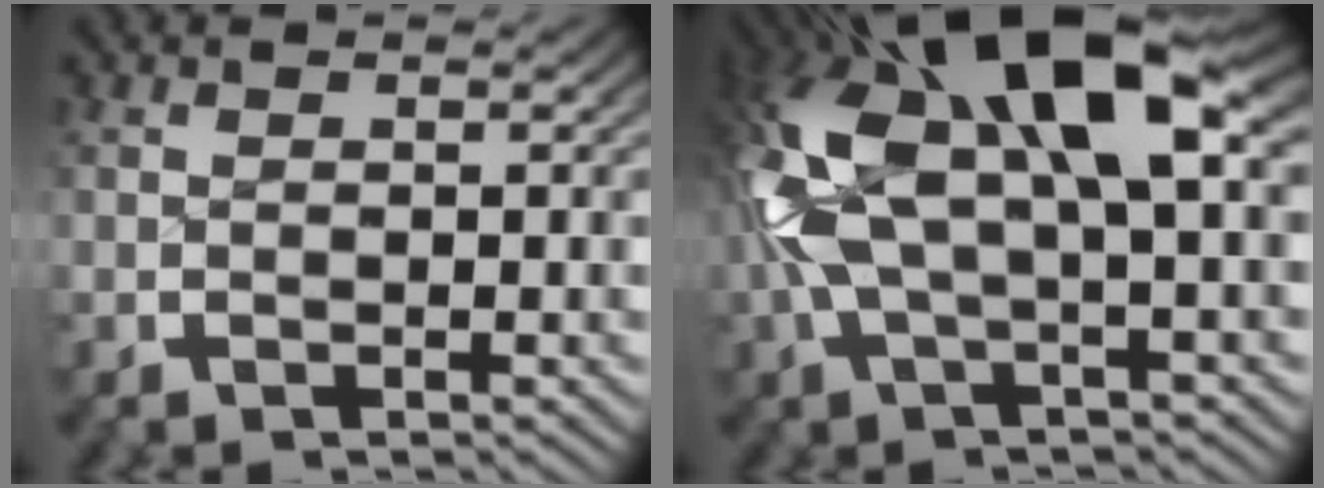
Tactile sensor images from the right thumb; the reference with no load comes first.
{"total": 14.4, "force": [1.3, 7.6, 12.2], "torque": [-0.272, 0.005, 0.018]}